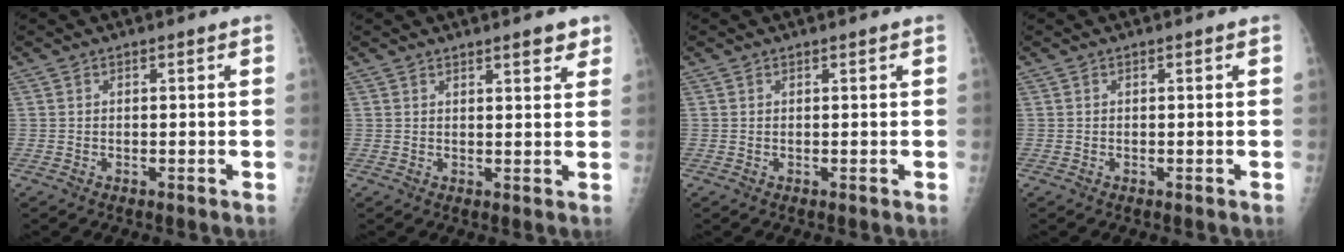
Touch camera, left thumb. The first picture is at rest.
{"total": 3.4, "force": [2.6, 1.0, 2.1], "torque": [-0.013, -0.014, 0.031]}
{"total": 0.0}
{"total": 0.0}